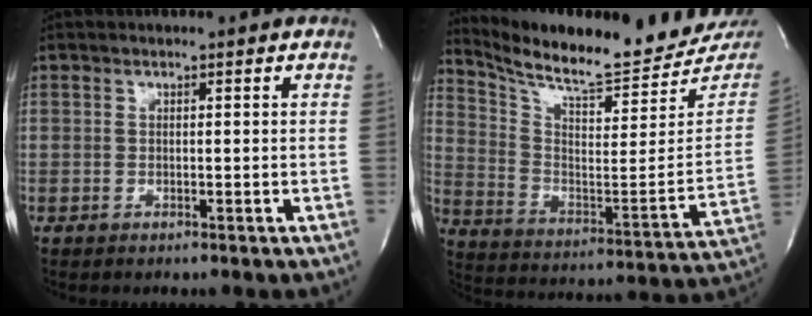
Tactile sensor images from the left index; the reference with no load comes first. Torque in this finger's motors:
{"motor_torque": [-0.13, -0.14, 0.17, 0.04]}